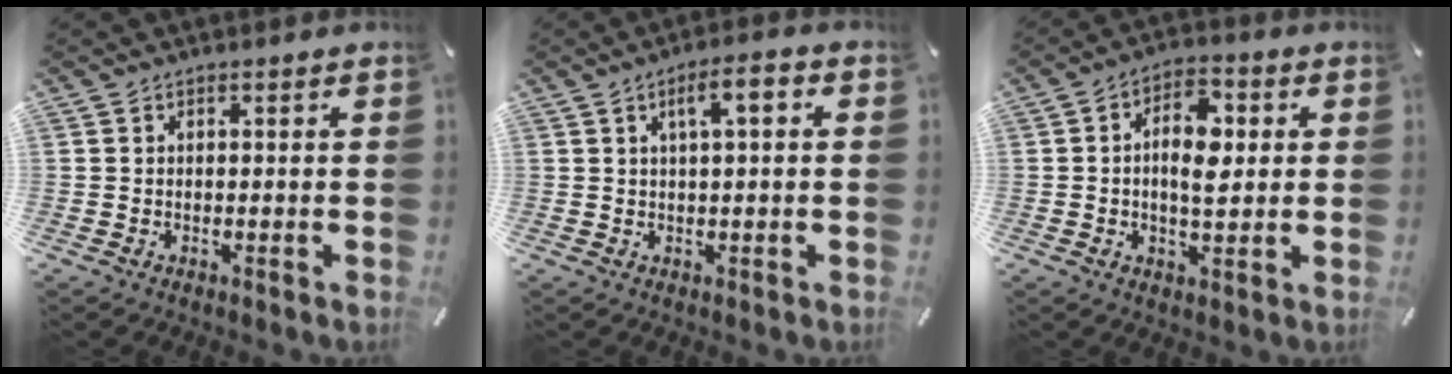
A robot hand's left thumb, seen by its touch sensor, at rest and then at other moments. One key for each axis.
{"total": 5.6, "fx": 1.6, "fy": 1.4, "fz": 5.1, "tx": -0.085, "ty": 0.000, "tz": 0.021}
{"total": 9.2, "fx": 0.6, "fy": 5.3, "fz": 7.5, "tx": -0.123, "ty": 0.001, "tz": 0.003}